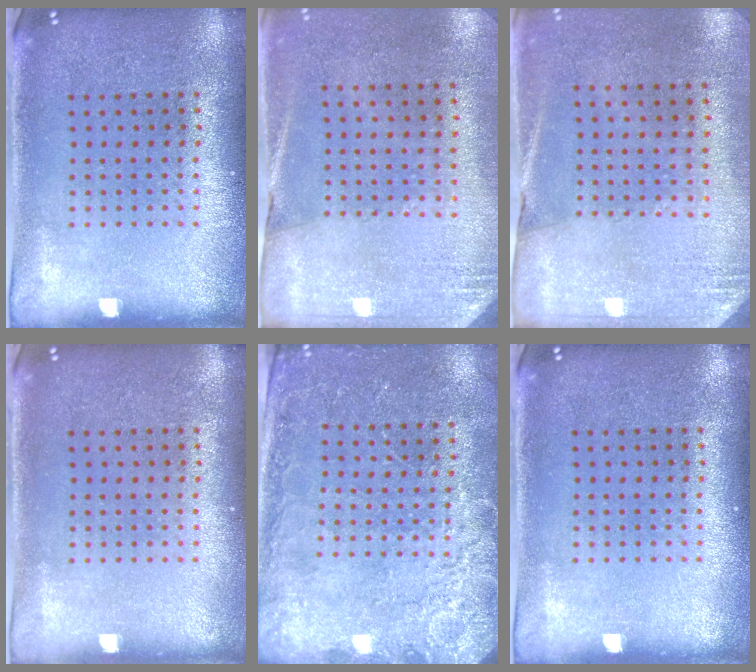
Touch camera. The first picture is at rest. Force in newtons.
{"total": 2.6, "press": 2.3, "slide": 1.2}
{"total": 2.6, "press": 2.3, "slide": 1.2}
{"total": 0.0}
{"total": 2.5, "press": 2.5, "slide": 0.5}
{"total": 0.0}